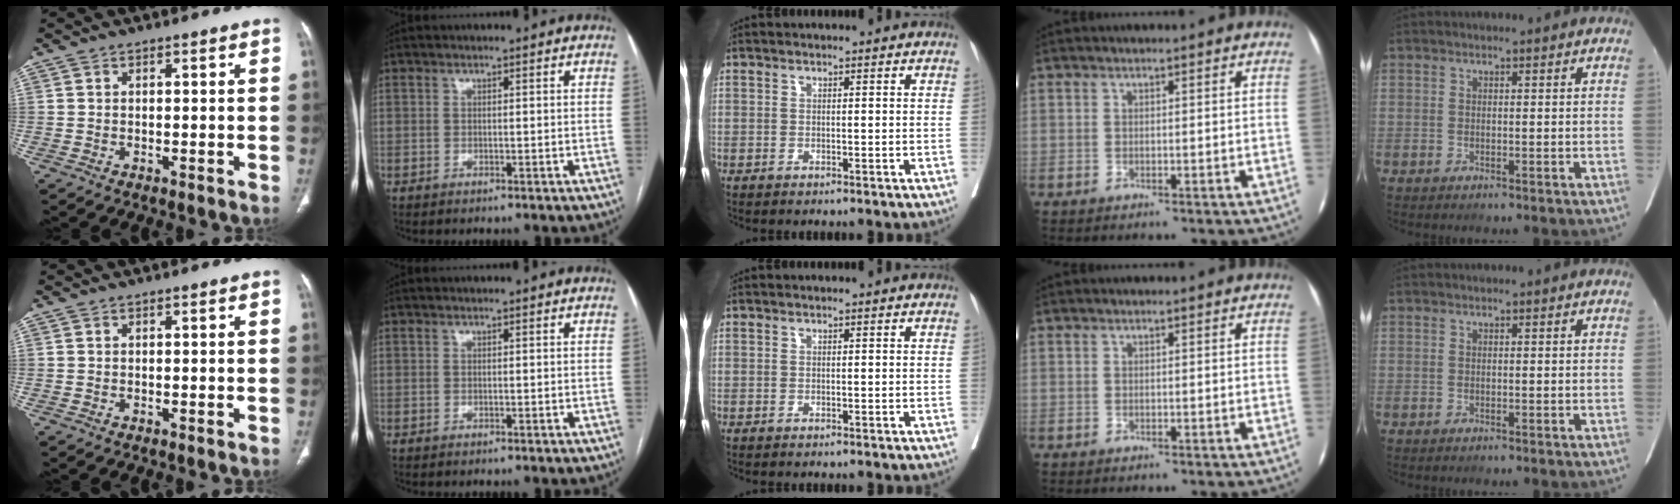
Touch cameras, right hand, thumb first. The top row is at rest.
{}